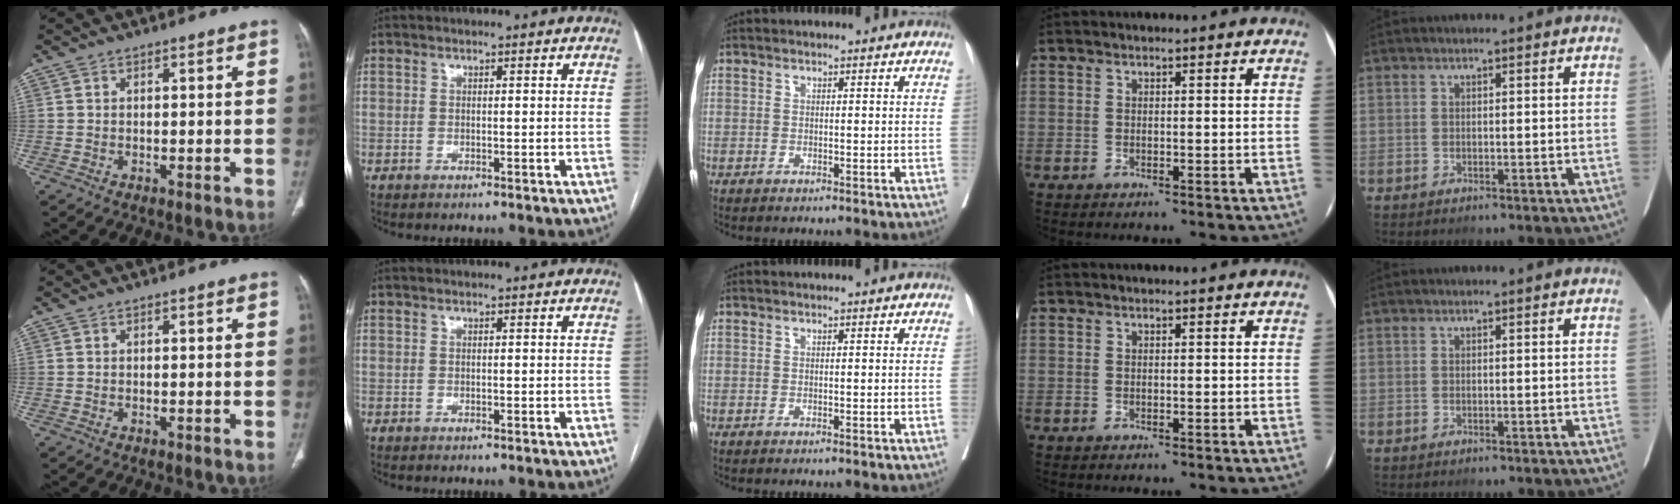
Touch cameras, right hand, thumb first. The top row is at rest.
{}